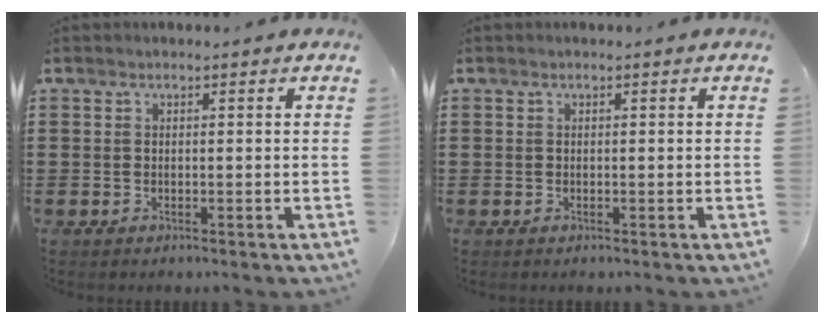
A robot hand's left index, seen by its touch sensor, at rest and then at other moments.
{"total": 0.0}